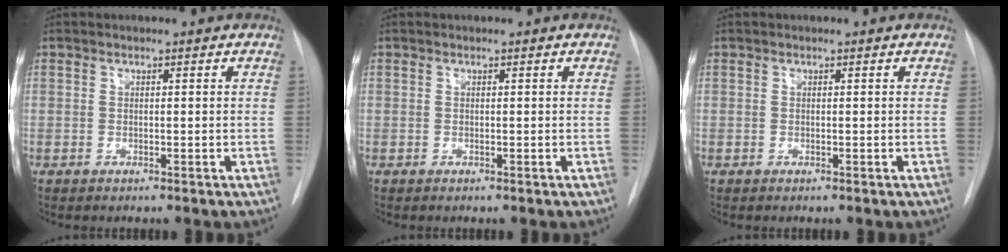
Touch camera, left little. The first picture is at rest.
{"total": 0.0}
{"total": 0.0}